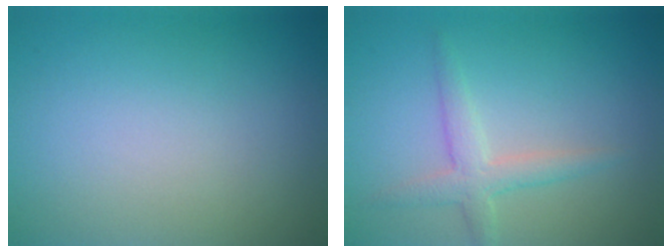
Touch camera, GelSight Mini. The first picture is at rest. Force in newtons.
{"total": 2.6, "press": 2.6, "slide": 0.1}